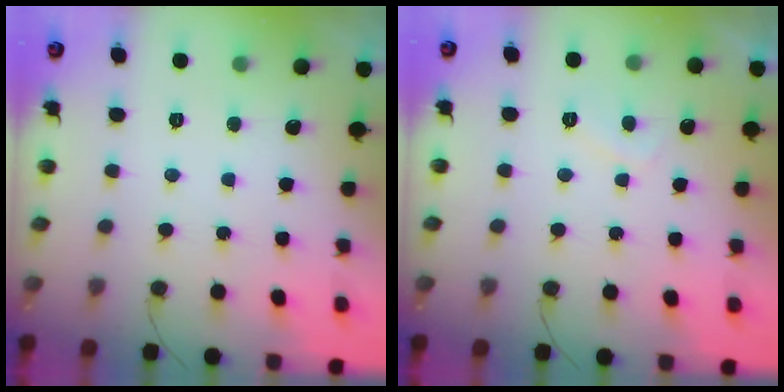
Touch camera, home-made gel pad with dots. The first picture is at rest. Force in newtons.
{"total": 1.5, "press": 1.4, "slide": 0.7}